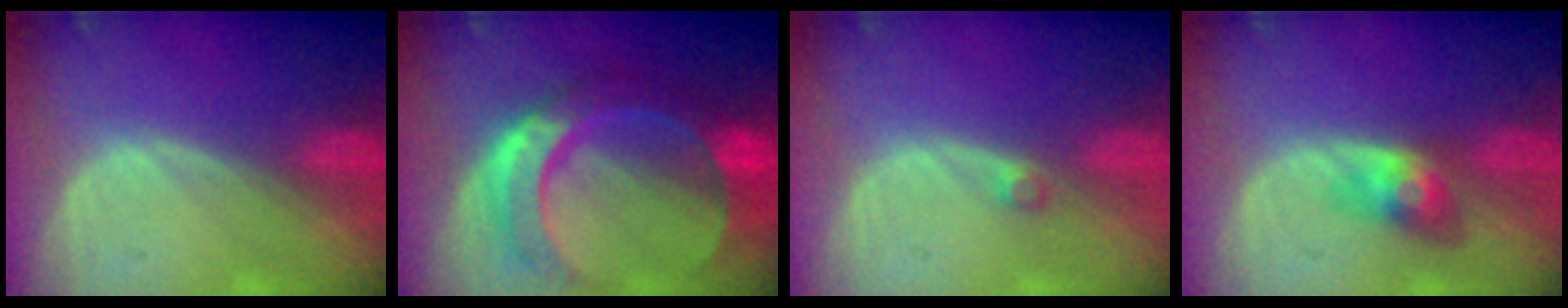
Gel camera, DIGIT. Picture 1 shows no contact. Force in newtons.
{"total": 10.4, "press": 10.3, "slide": 1.0}
{"total": 1.3, "press": 1.1, "slide": 0.6}
{"total": 4.0, "press": 4.0, "slide": 0.3}